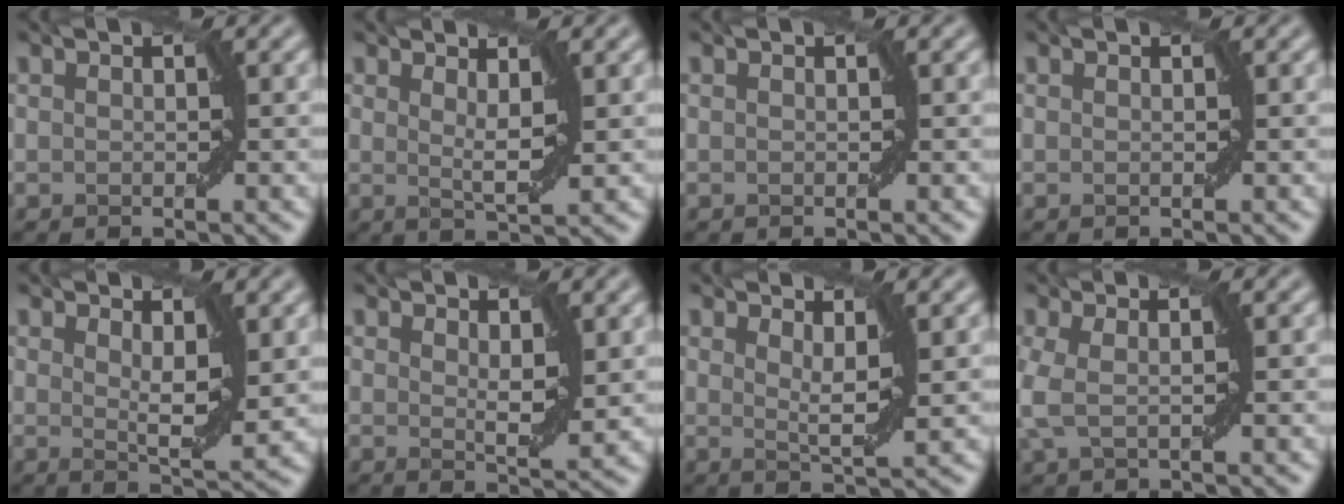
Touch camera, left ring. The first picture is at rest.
{"total": 2.3, "force": [1.2, 0.4, 2.0], "torque": [-0.031, -0.009, 0.020]}
{"total": 0.0}
{"total": 0.0}
{"total": 3.5, "force": [1.5, 0.9, 3.1], "torque": [-0.048, -0.010, 0.027]}
{"total": 2.6, "force": [1.3, 0.7, 2.2], "torque": [-0.036, -0.009, 0.023]}
{"total": 2.7, "force": [1.4, 0.4, 2.2], "torque": [-0.037, -0.008, 0.024]}
{"total": 2.3, "force": [0.2, 0.5, 2.2], "torque": [-0.053, 0.006, 0.000]}